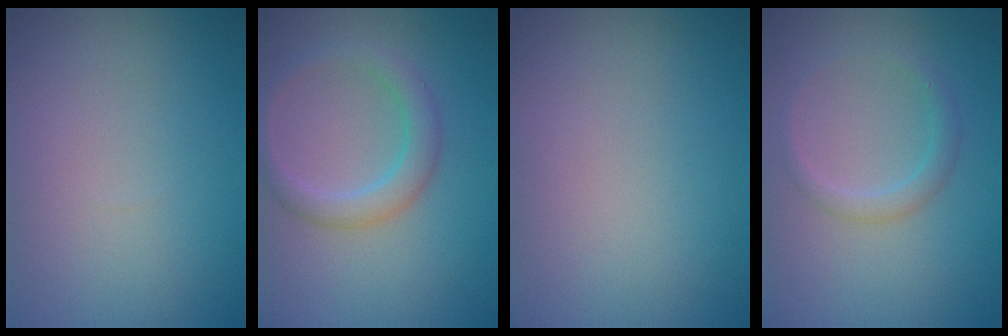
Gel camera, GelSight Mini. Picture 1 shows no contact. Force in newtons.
{"total": 2.8, "press": 2.8, "slide": 0.1}
{"total": 0.0}
{"total": 1.5, "press": 1.5, "slide": 0.1}